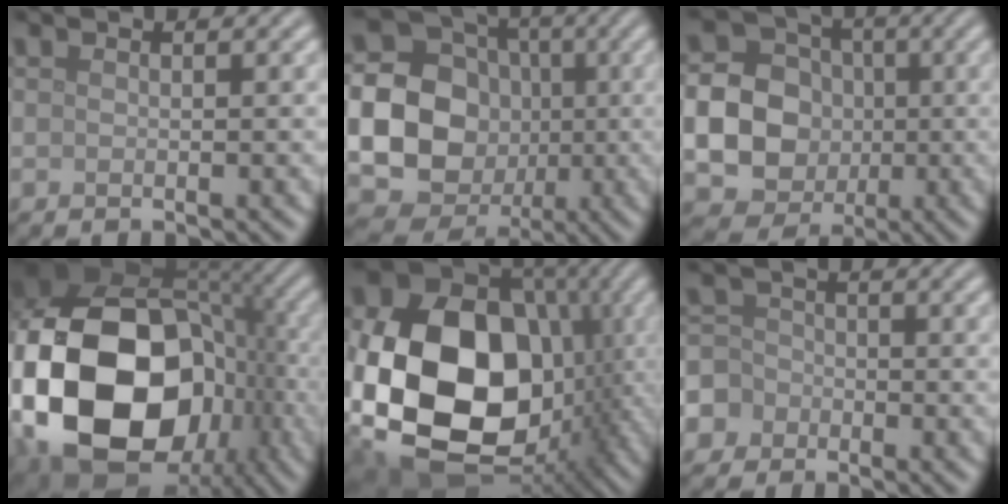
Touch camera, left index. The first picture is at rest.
{"total": 22.5, "force": [-1.4, 21.3, 7.1], "torque": [-0.185, -0.016, -0.070]}
{"total": 15.0, "force": [-1.1, 14.3, 4.5], "torque": [-0.120, -0.006, -0.045]}
{"total": 21.8, "force": [-3.5, 16.6, 13.6], "torque": [-0.341, -0.039, -0.045]}
{"total": 20.4, "force": [-1.8, 15.5, 13.2], "torque": [-0.286, -0.031, -0.018]}
{"total": 5.9, "force": [-3.2, 4.9, 1.0], "torque": [-0.014, -0.001, -0.079]}